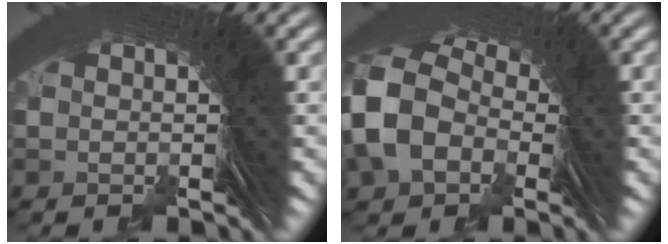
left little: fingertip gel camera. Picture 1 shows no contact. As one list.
[{"total": 8.8, "force": [1.1, 7.2, 4.9], "torque": [-0.139, 0.001, 0.013]}]